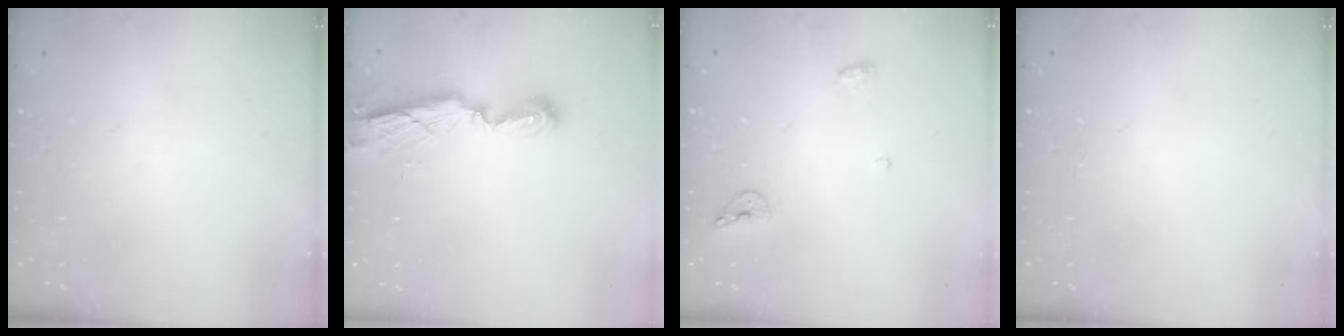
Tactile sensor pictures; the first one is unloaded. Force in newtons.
{"total": 7.7, "press": 7.7, "slide": 0.2}
{"total": 6.2, "press": 6.1, "slide": 1.1}
{"total": 0.0}